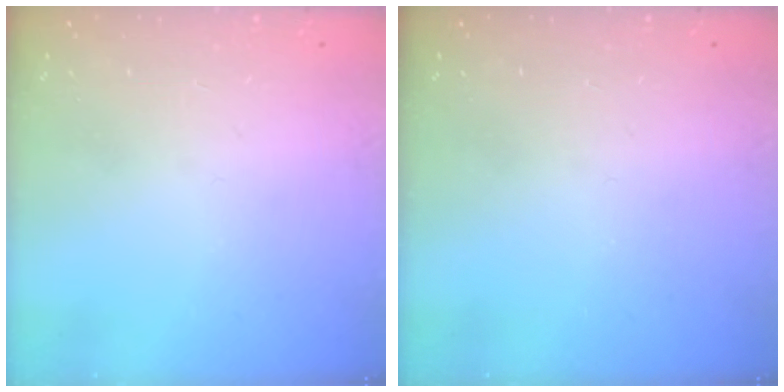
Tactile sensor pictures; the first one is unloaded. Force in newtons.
{"total": 0.0}